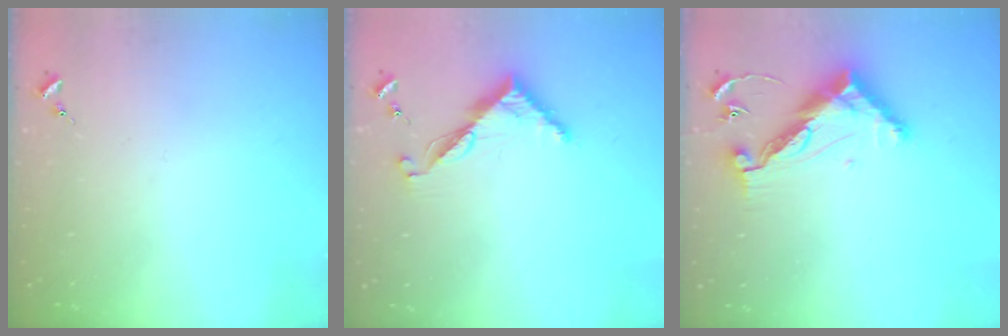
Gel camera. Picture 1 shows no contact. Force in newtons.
{"total": 7.5, "press": 7.4, "slide": 0.6}
{"total": 12.8, "press": 12.8, "slide": 0.5}